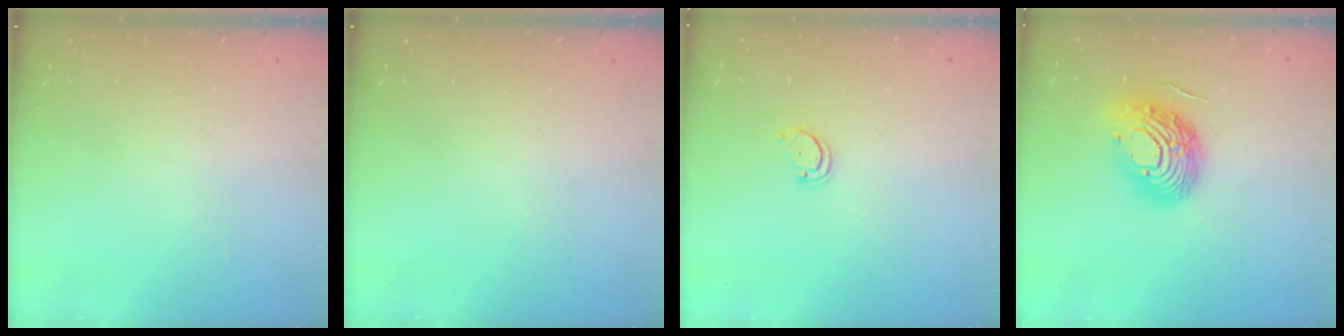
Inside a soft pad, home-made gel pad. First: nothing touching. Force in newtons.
{"total": 0.0}
{"total": 1.9, "press": 1.9, "slide": 0.2}
{"total": 16.5, "press": 16.4, "slide": 1.4}